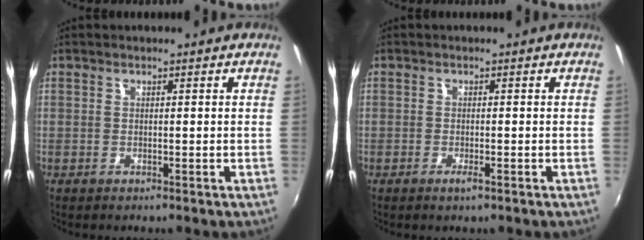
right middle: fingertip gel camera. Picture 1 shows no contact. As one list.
[{"total": 1.3, "force": [-0.8, 0.3, 1.0], "torque": [-0.020, -0.004, -0.016]}]